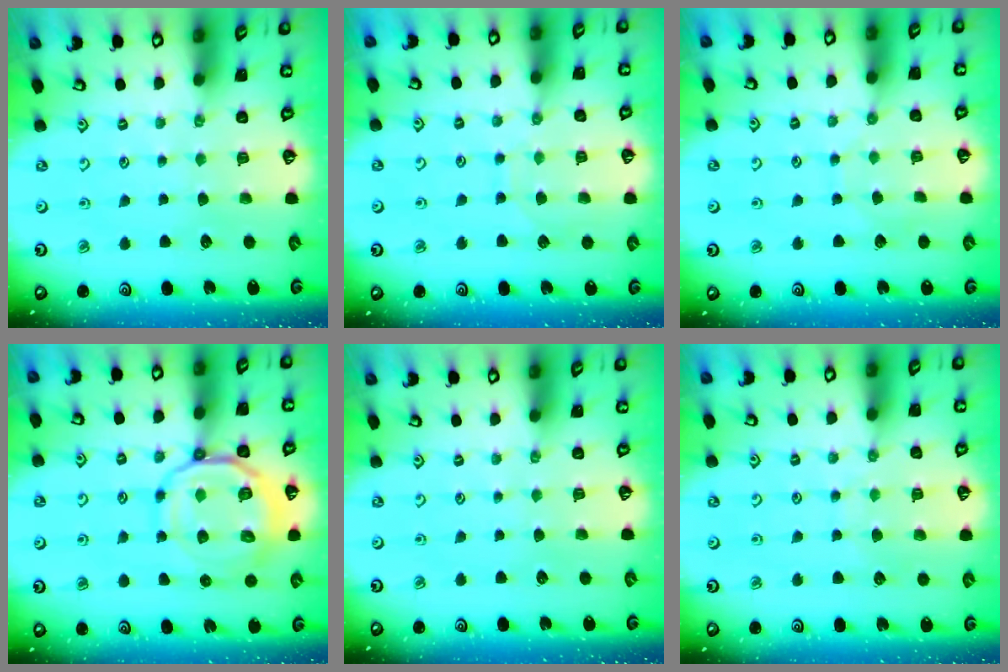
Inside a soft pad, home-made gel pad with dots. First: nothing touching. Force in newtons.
{"total": 6.4, "press": 6.4, "slide": 0.1}
{"total": 4.3, "press": 4.3, "slide": 0.2}
{"total": 13.7, "press": 13.6, "slide": 1.7}
{"total": 0.0}
{"total": 6.2, "press": 6.2, "slide": 0.7}